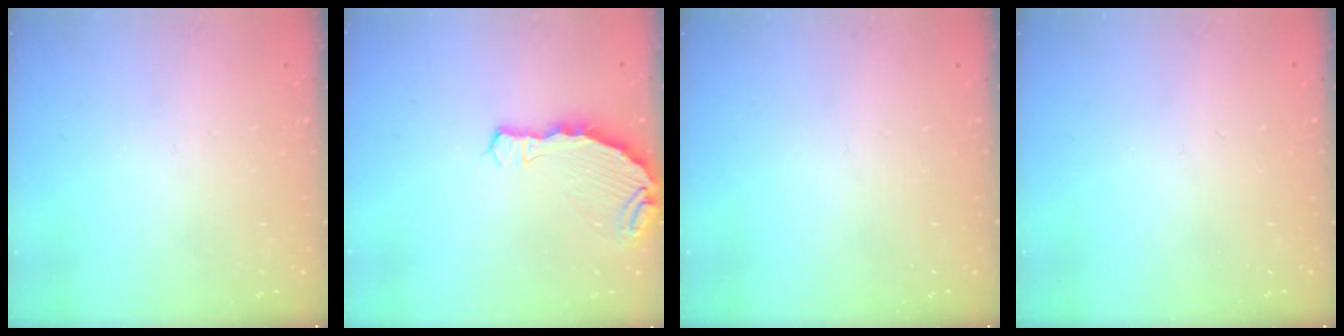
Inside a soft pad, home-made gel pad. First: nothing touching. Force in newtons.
{"total": 7.9, "press": 6.2, "slide": 4.9}
{"total": 0.0}
{"total": 0.0}